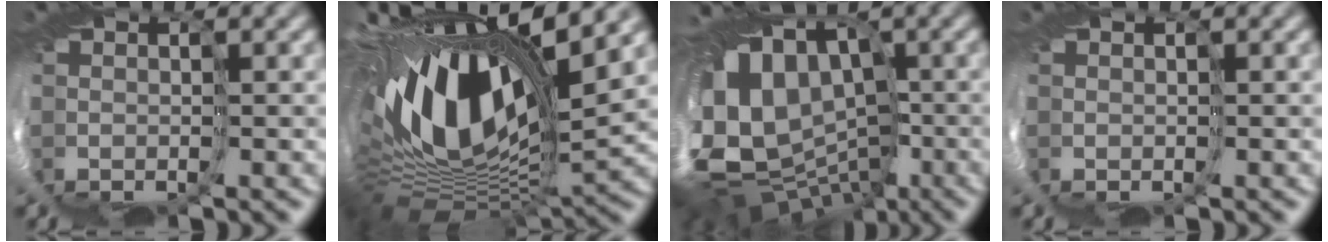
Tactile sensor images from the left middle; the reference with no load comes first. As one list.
[{"total": 13.6, "force": [3.3, 6.3, 11.6], "torque": [-0.231, -0.007, 0.057]}, {"total": 13.6, "force": [-2.7, 10.4, 8.3], "torque": [-0.151, 0.004, -0.042]}, {"total": 0.0}]